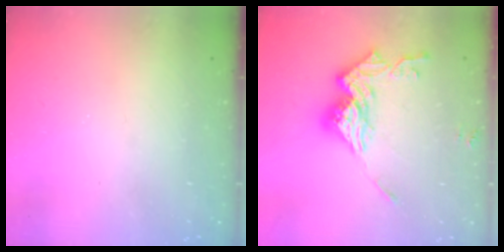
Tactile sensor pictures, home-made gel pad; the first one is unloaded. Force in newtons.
{"total": 15.8, "press": 15.7, "slide": 1.4}